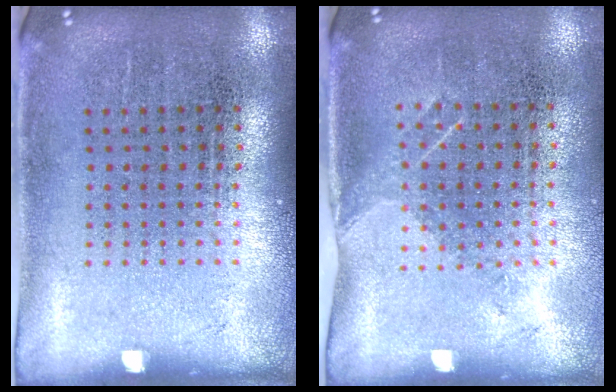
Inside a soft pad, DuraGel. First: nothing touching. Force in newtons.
{"total": 1.2, "press": 1.0, "slide": 0.7}